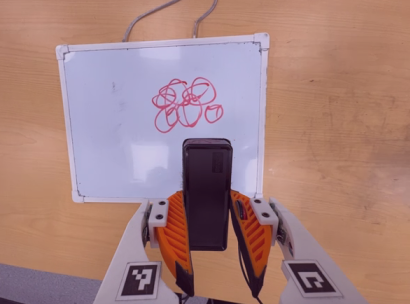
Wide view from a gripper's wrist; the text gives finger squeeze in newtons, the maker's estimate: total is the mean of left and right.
{"total": 4.2, "left": 2.8, "right": 5.6}